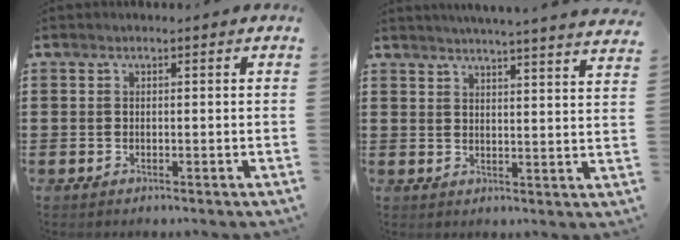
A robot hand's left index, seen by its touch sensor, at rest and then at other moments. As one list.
[{"total": 4.0, "force": [3.8, -1.1, 0.6], "torque": [-0.025, -0.025, 0.064]}]